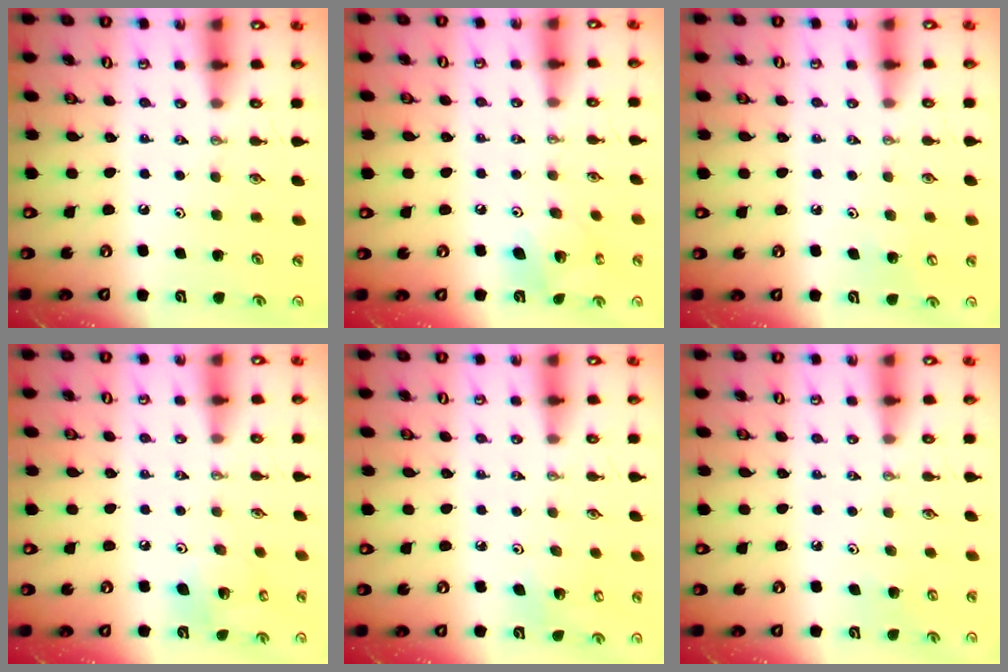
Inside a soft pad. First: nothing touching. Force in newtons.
{"total": 8.8, "press": 8.8, "slide": 0.7}
{"total": 5.3, "press": 5.2, "slide": 0.8}
{"total": 8.2, "press": 7.8, "slide": 2.5}
{"total": 3.6, "press": 3.4, "slide": 1.1}
{"total": 3.4, "press": 3.4, "slide": 0.4}